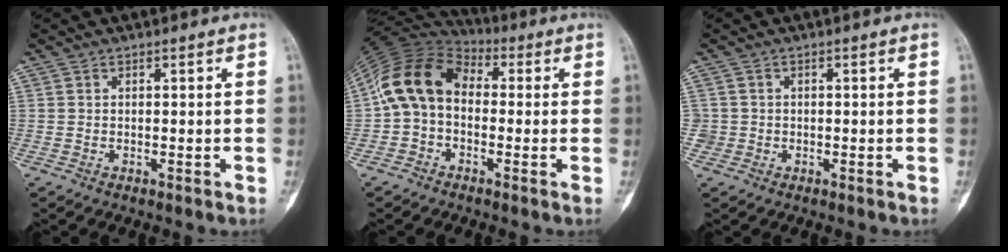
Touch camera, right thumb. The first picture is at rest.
{"total": 13.0, "force": [0.0, 9.4, 9.0], "torque": [-0.161, 0.035, -0.017]}
{"total": 1.7, "force": [-0.3, 1.6, -0.1], "torque": [0.015, 0.008, -0.009]}